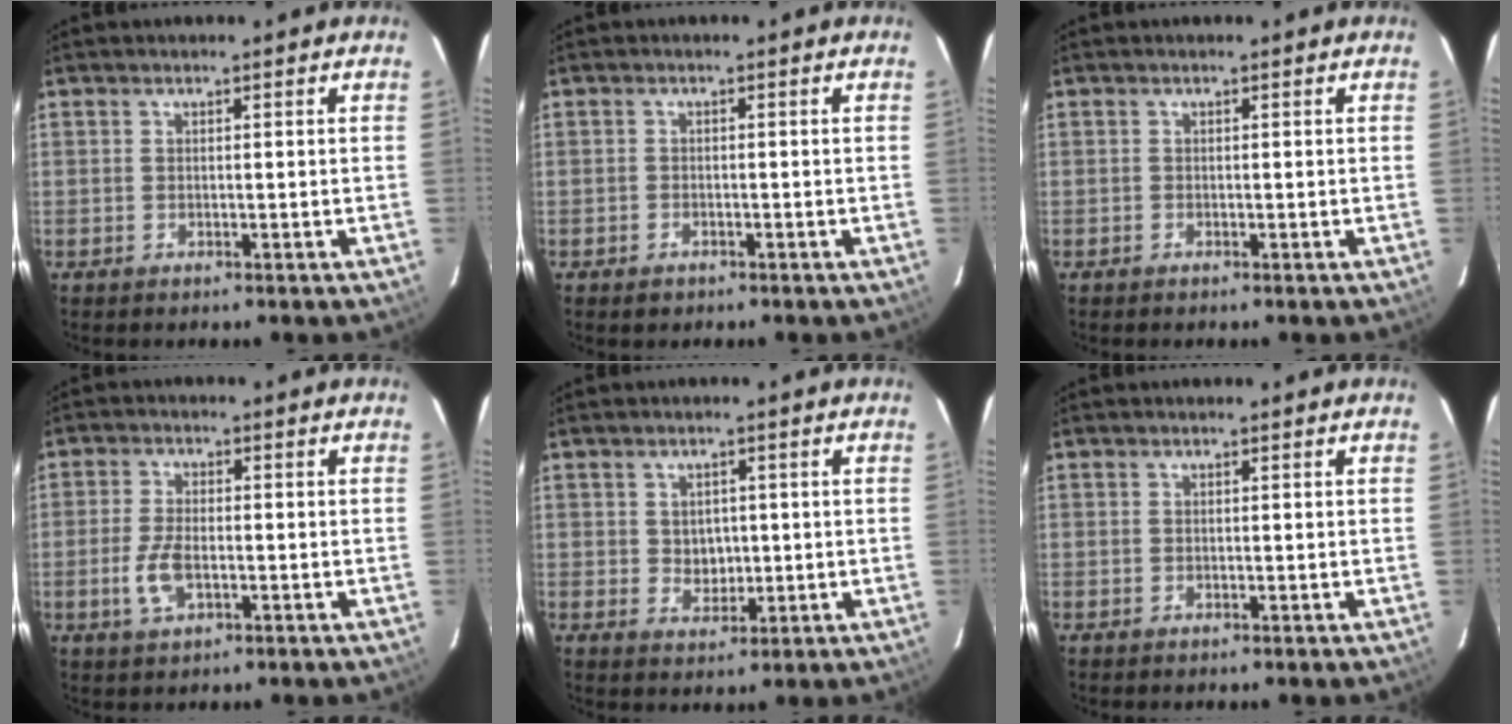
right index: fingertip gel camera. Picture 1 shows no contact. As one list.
[{"total": 1.5, "force": [-1.1, 1.0, 0.3], "torque": [-0.007, 0.000, -0.015]}, {"total": 0.0}, {"total": 5.6, "force": [-1.7, 2.7, 4.6], "torque": [-0.102, -0.002, -0.031]}, {"total": 3.7, "force": [0.3, 3.2, 1.7], "torque": [-0.028, 0.005, 0.009]}, {"total": 0.0}]